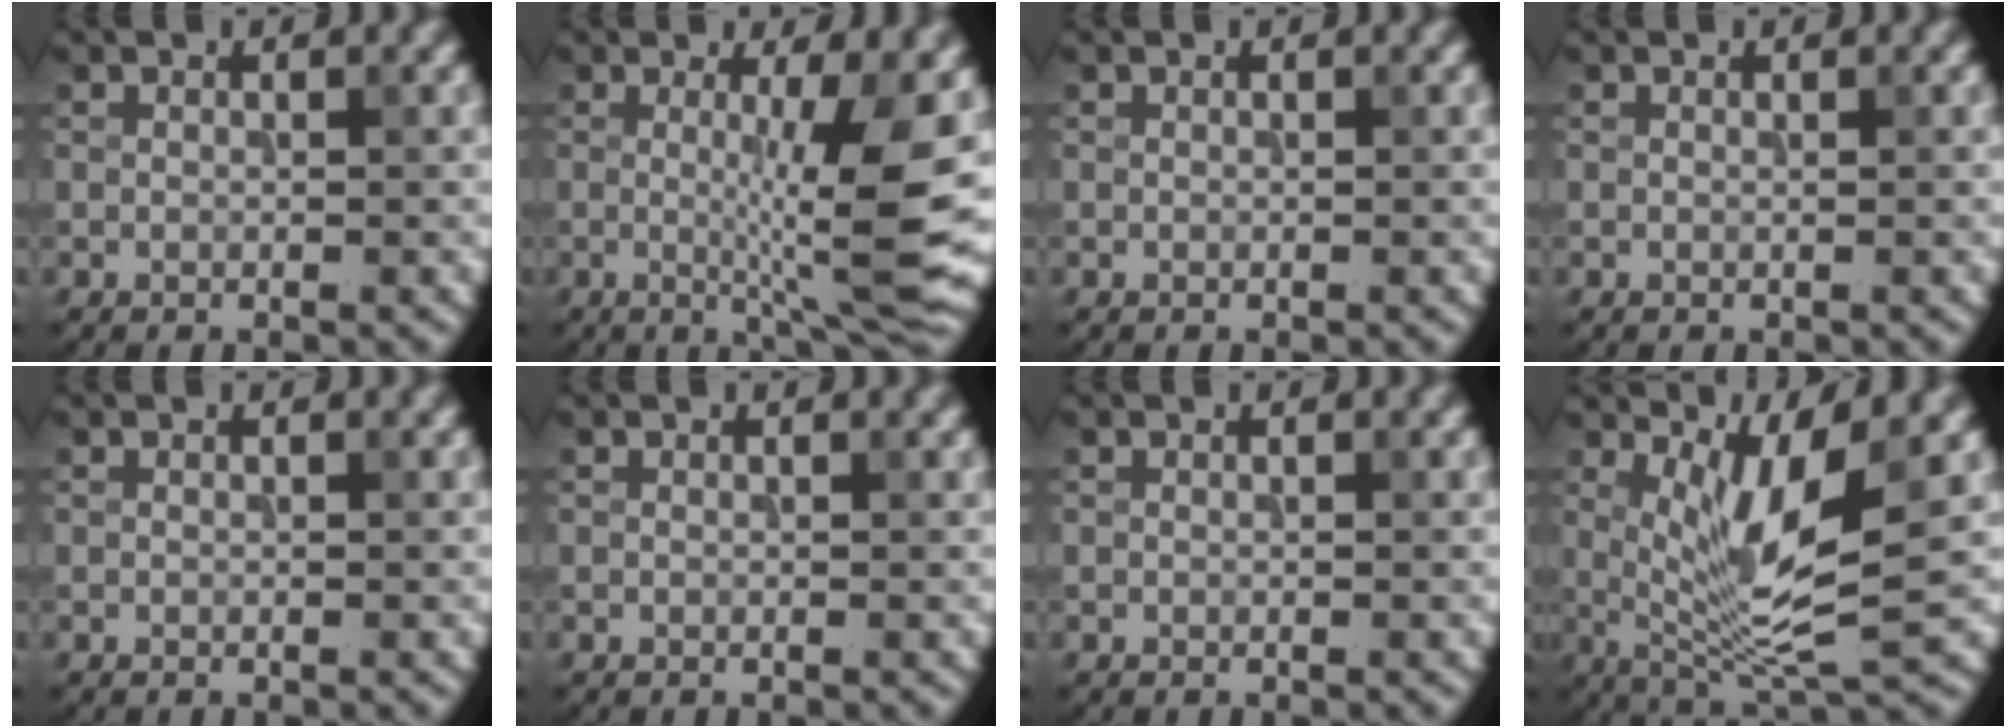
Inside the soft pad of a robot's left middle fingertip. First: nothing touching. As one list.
[{"total": 7.9, "force": [0.1, 1.2, 7.8], "torque": [-0.113, -0.016, 0.007]}, {"total": 0.0}, {"total": 0.0}, {"total": 0.0}, {"total": 0.0}, {"total": 0.0}, {"total": 7.0, "force": [1.4, 1.7, 6.6], "torque": [-0.113, -0.016, 0.030]}]